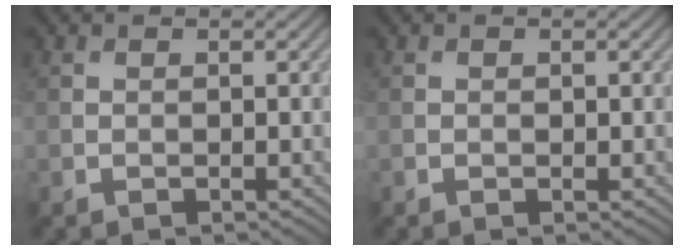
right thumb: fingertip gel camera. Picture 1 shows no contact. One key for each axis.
{"total": 0.0}